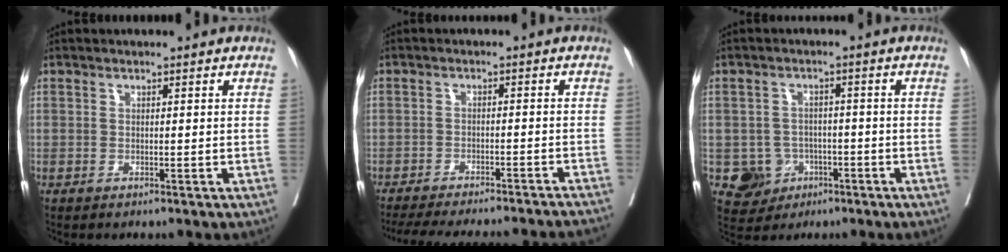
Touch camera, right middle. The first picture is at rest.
{"total": 20.3, "force": [-18.8, 1.2, 7.5], "torque": [-0.117, -0.033, -0.240]}
{"total": 5.3, "force": [-1.9, 4.9, 0.6], "torque": [-0.004, 0.010, -0.024]}